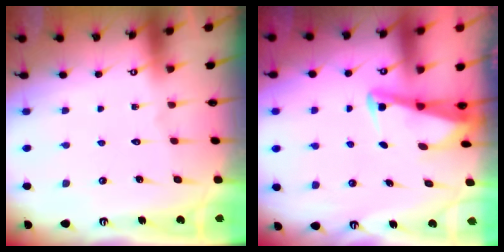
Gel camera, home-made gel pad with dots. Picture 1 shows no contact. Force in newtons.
{"total": 3.0, "press": 2.9, "slide": 0.3}